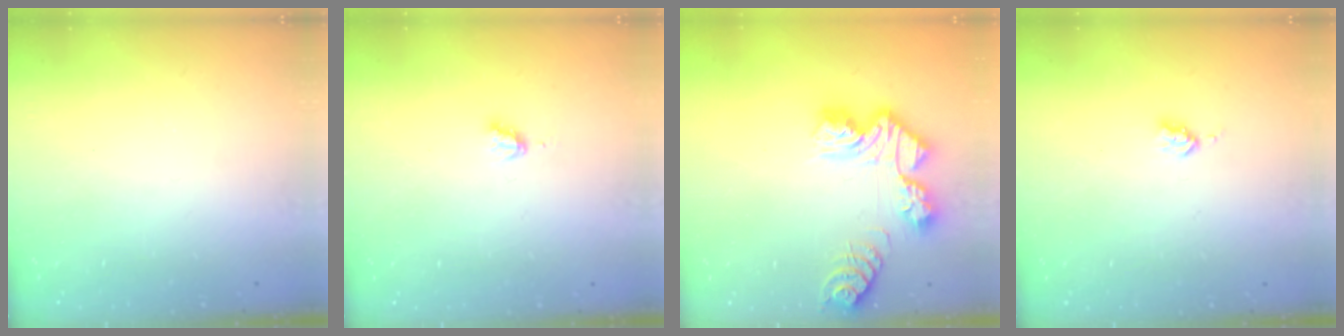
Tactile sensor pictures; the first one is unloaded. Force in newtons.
{"total": 2.8, "press": 2.8, "slide": 0.3}
{"total": 12.0, "press": 12.0, "slide": 1.1}
{"total": 2.7, "press": 2.6, "slide": 0.5}